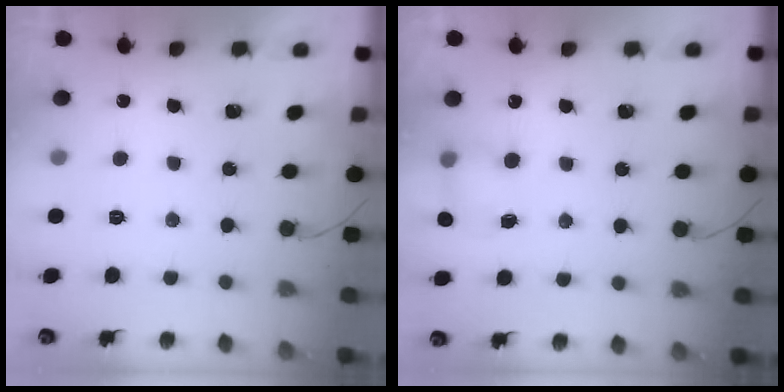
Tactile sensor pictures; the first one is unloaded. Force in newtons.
{"total": 4.9, "press": 4.8, "slide": 0.8}